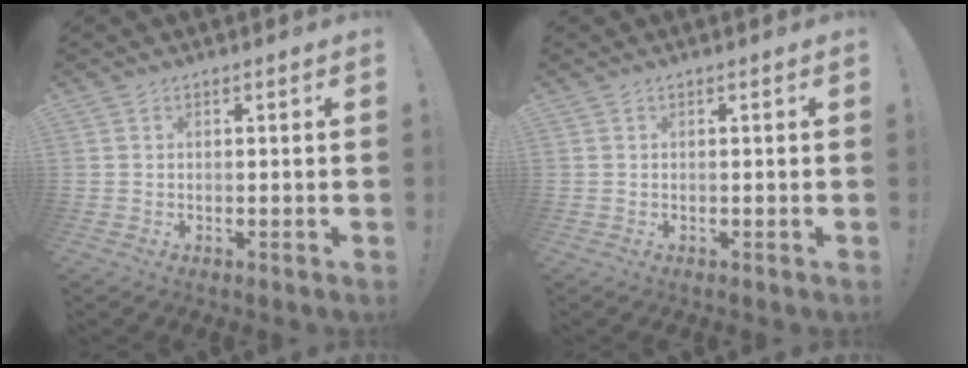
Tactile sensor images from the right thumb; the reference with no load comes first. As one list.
[{"total": 0.0}]